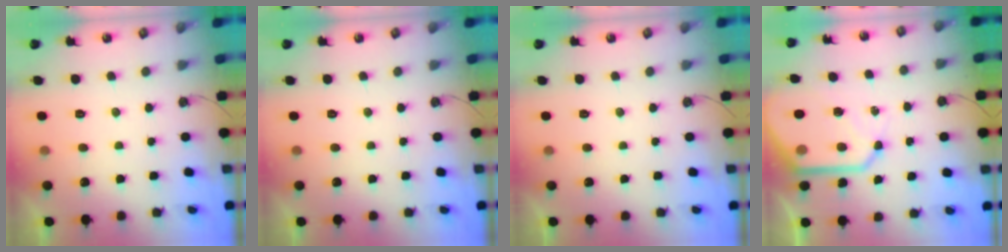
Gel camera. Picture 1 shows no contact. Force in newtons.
{"total": 0.0}
{"total": 0.0}
{"total": 16.9, "press": 16.8, "slide": 1.6}